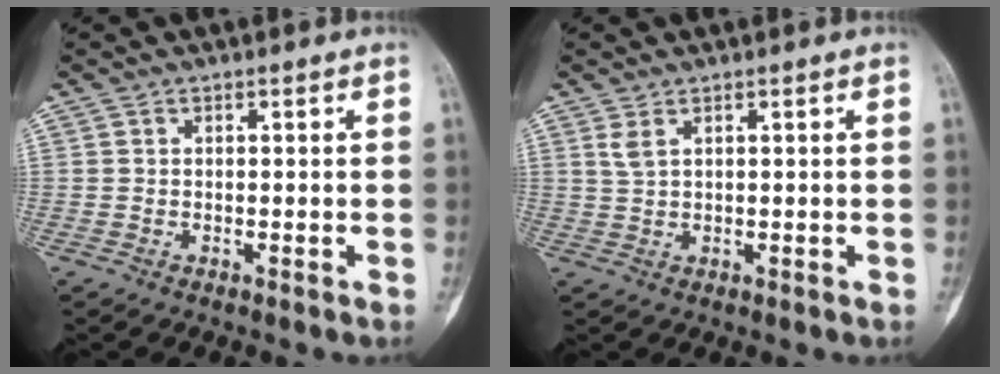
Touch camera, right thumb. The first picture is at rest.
{"total": 2.0, "force": [1.2, 0.7, 1.5], "torque": [-0.038, 0.003, 0.033]}